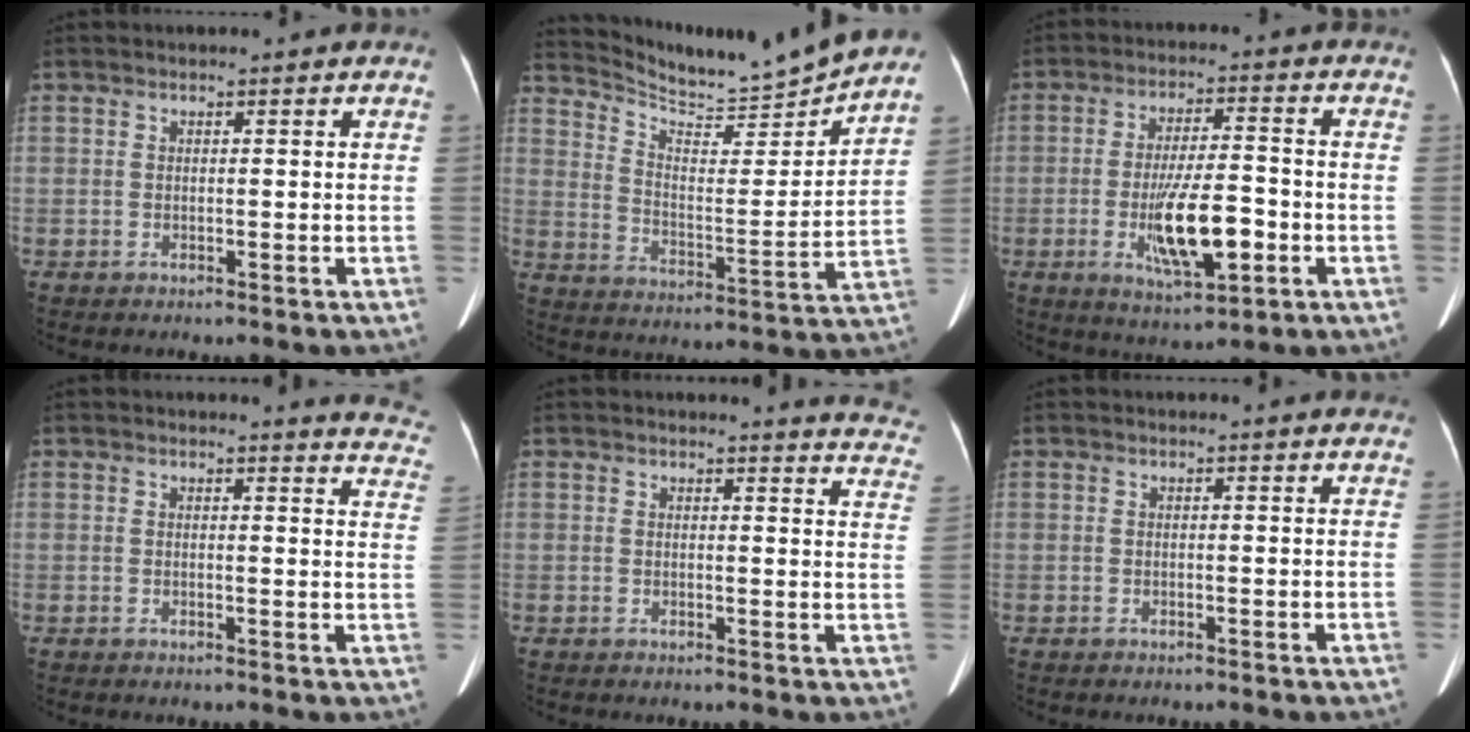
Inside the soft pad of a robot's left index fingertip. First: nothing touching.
{"total": 14.7, "force": [14.3, -1.1, 3.3], "torque": [-0.073, -0.035, 0.223]}
{"total": 10.4, "force": [-3.0, 2.5, 9.7], "torque": [-0.179, -0.006, -0.044]}
{"total": 8.2, "force": [8.1, 0.6, 0.9], "torque": [0.020, -0.070, 0.047]}
{"total": 9.8, "force": [9.7, 0.7, 1.4], "torque": [0.015, -0.078, 0.065]}
{"total": 2.8, "force": [2.8, 0.2, 0.6], "torque": [-0.011, 0.004, 0.018]}